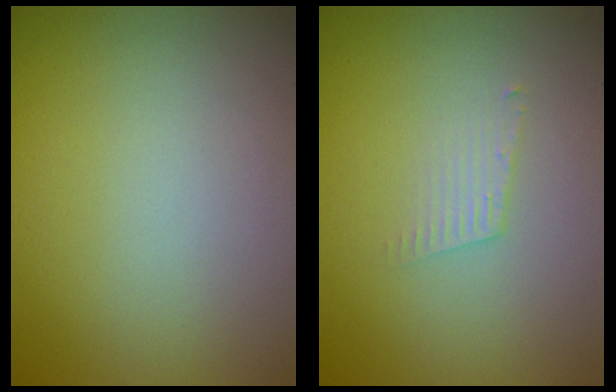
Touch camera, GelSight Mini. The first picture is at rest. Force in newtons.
{"total": 1.3, "press": 1.3, "slide": 0.1}